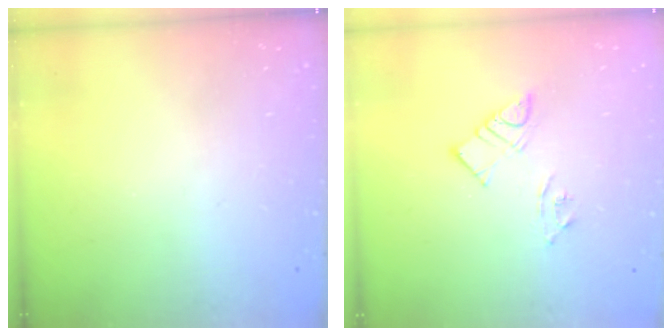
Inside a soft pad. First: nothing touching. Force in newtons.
{"total": 7.1, "press": 7.1, "slide": 0.6}